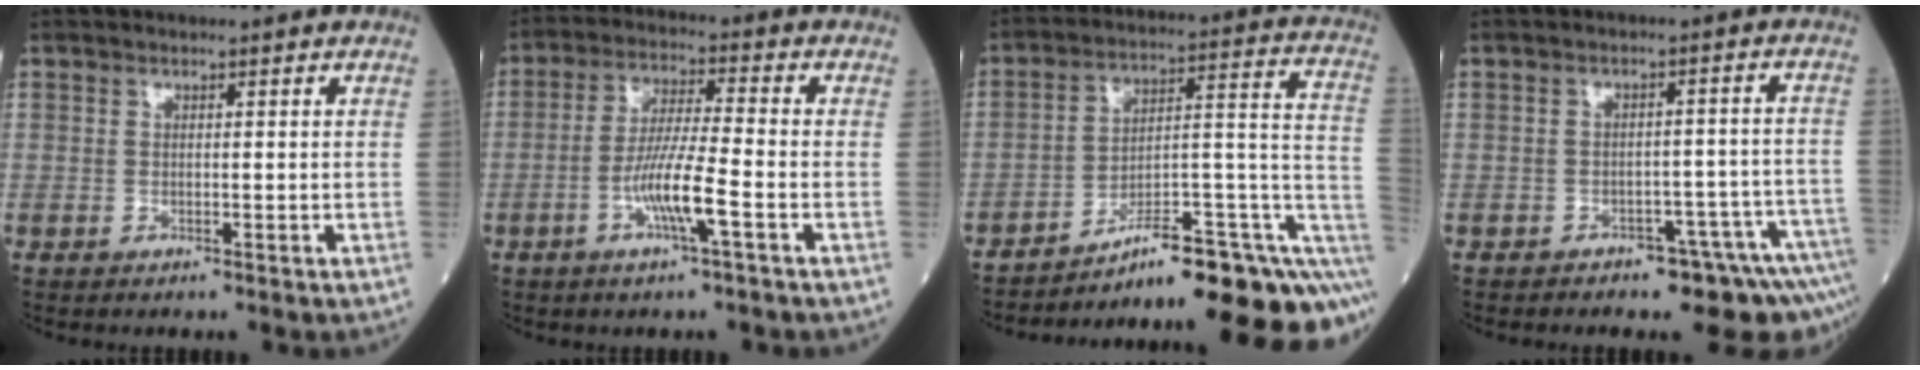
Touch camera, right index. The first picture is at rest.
{"total": 8.0, "force": [-3.0, 0.0, 7.5], "torque": [-0.146, -0.003, -0.059]}
{"total": 19.1, "force": [-14.5, 1.5, 12.3], "torque": [-0.098, 0.048, -0.208]}
{"total": 8.5, "force": [-7.3, 2.3, 3.7], "torque": [-0.021, 0.031, -0.091]}